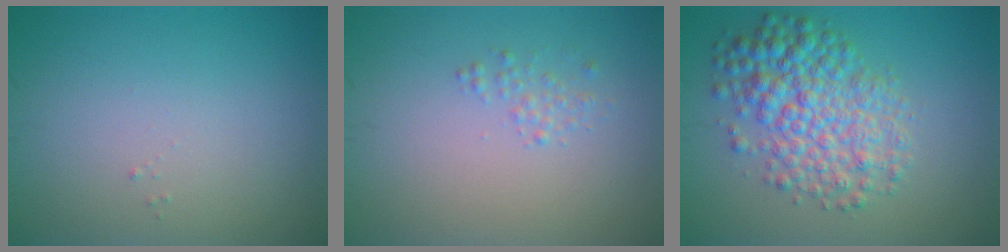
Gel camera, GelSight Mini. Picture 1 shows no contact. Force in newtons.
{"total": 0.9, "press": 0.9, "slide": 0.0}
{"total": 6.2, "press": 6.2, "slide": 0.1}